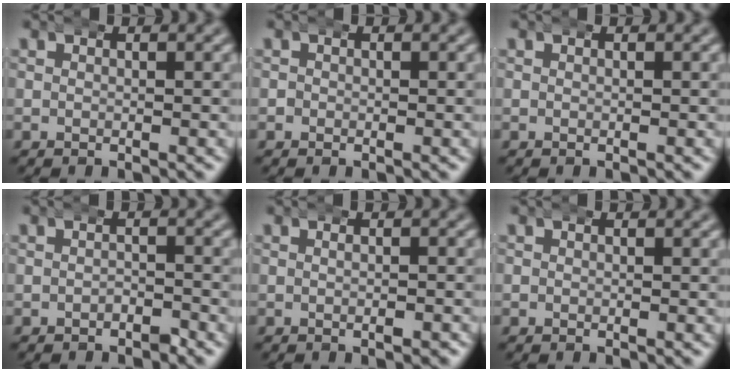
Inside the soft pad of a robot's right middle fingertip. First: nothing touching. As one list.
[{"total": 1.1, "force": [0.2, 1.1, -0.2], "torque": [-0.002, 0.003, -0.004]}, {"total": 0.0}, {"total": 0.8, "force": [-0.6, 0.5, 0.0], "torque": [0.003, 0.000, -0.017]}, {"total": 0.7, "force": [-0.1, 0.2, 0.7], "torque": [-0.002, 0.008, -0.011]}, {"total": 0.5, "force": [0.1, 0.5, -0.2], "torque": [0.001, 0.001, -0.003]}]